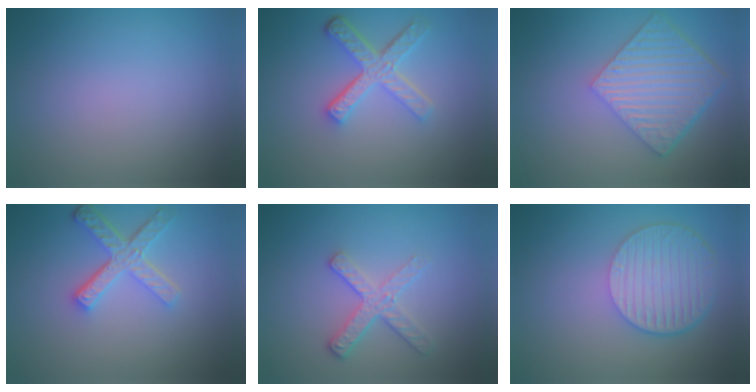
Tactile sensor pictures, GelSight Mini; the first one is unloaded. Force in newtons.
{"total": 4.8, "press": 3.6, "slide": 3.2}
{"total": 6.9, "press": 4.8, "slide": 4.9}
{"total": 4.2, "press": 3.2, "slide": 2.7}
{"total": 3.0, "press": 2.6, "slide": 1.6}
{"total": 6.1, "press": 4.5, "slide": 4.1}